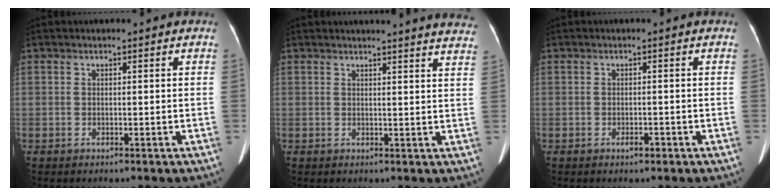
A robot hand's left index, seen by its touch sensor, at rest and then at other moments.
{"total": 15.4, "force": [14.9, 0.6, 3.8], "torque": [-0.038, -0.052, 0.148]}
{"total": 1.2, "force": [-0.8, 0.4, 0.8], "torque": [-0.014, 0.000, -0.009]}